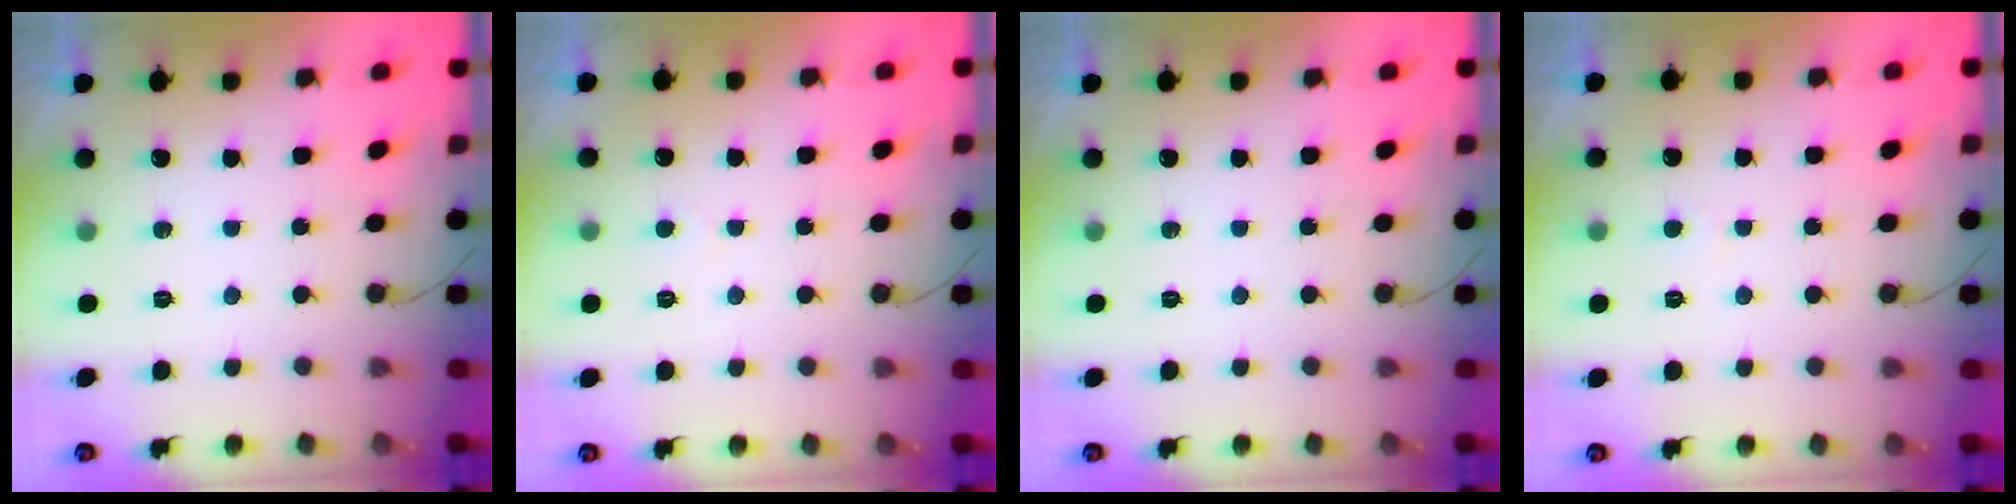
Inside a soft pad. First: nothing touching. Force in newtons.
{"total": 2.6, "press": 2.6, "slide": 0.3}
{"total": 0.0}
{"total": 2.6, "press": 2.6, "slide": 0.3}